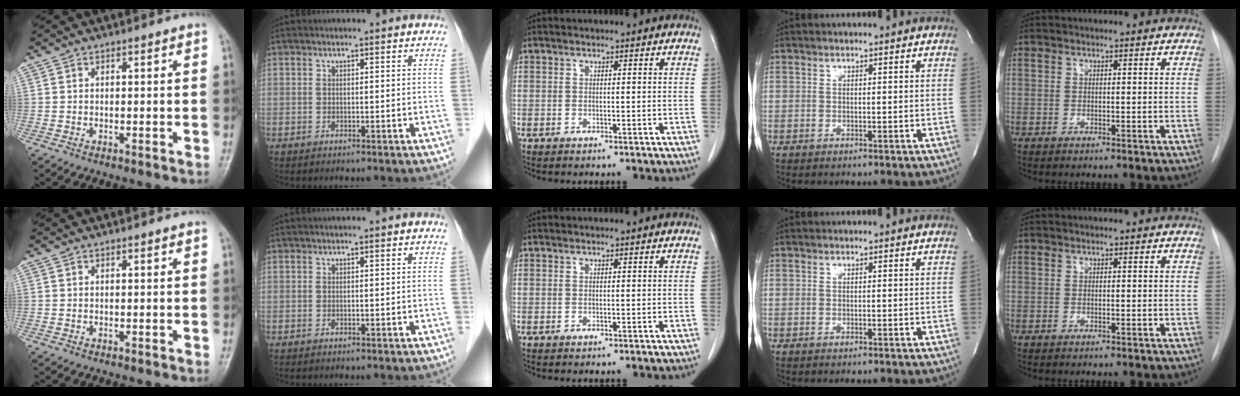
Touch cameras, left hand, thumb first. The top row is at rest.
{}